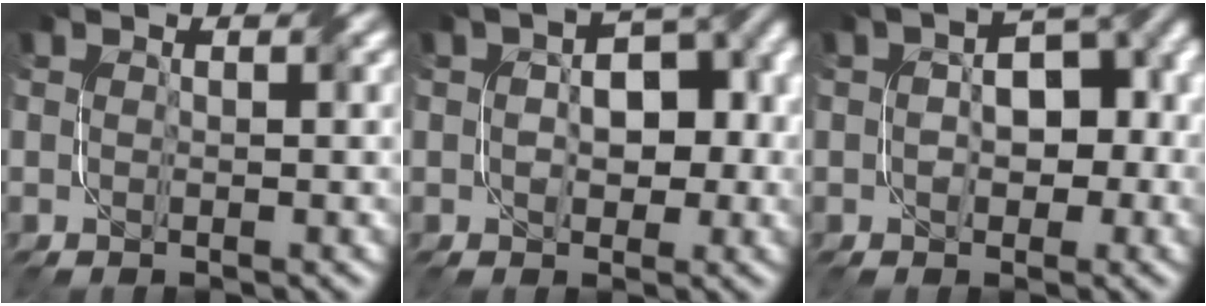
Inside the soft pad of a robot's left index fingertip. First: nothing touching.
{"total": 6.1, "force": [-0.7, 3.8, 4.8], "torque": [-0.054, 0.018, -0.011]}
{"total": 6.9, "force": [-1.2, 4.1, 5.4], "torque": [-0.053, 0.021, -0.016]}